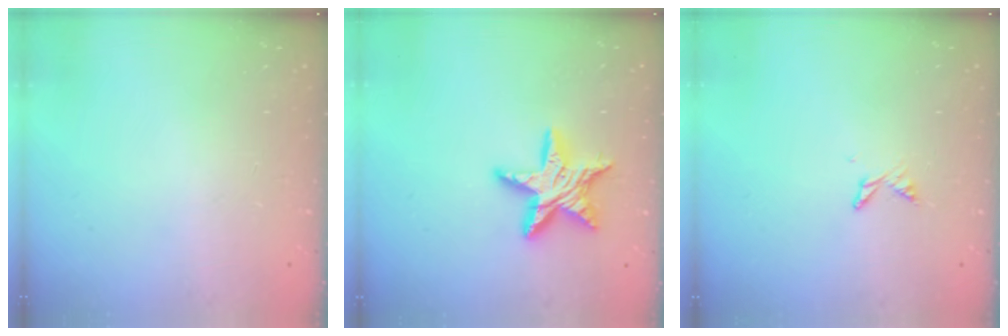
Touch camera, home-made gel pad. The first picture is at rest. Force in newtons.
{"total": 13.9, "press": 13.9, "slide": 1.0}
{"total": 4.3, "press": 4.3, "slide": 0.5}